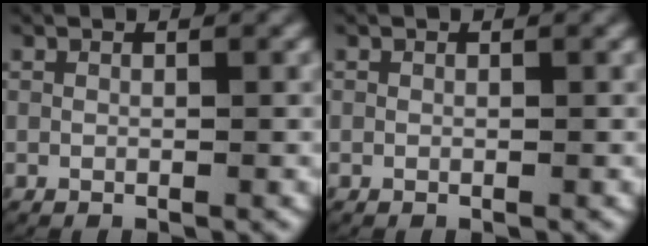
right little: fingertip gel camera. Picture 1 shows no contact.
{"total": 0.0}